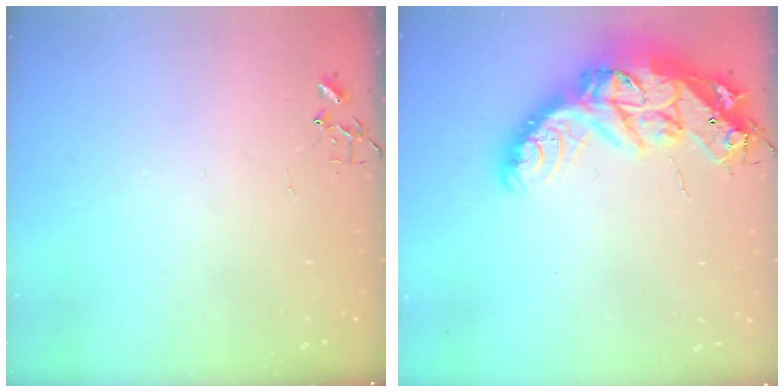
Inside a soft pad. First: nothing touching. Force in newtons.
{"total": 26.8, "press": 26.7, "slide": 2.0}